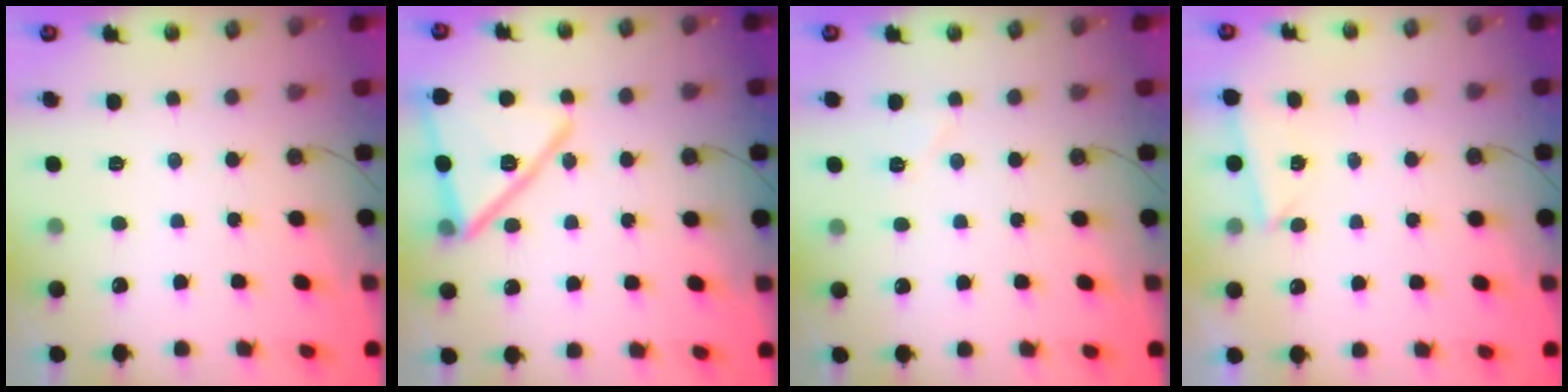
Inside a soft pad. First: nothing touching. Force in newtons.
{"total": 17.8, "press": 16.4, "slide": 7.0}
{"total": 4.8, "press": 4.5, "slide": 1.8}
{"total": 2.0, "press": 1.9, "slide": 0.7}